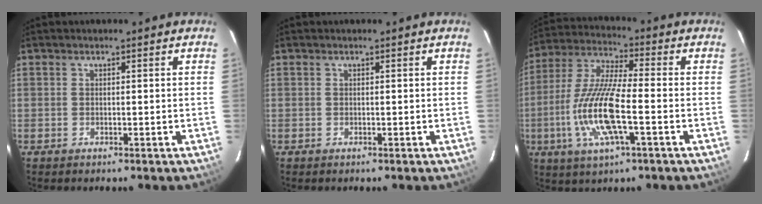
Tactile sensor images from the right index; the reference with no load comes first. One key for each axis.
{"total": 0.0}
{"total": 14.7, "fx": -3.8, "fy": 3.0, "fz": 13.9, "tx": -0.290, "ty": -0.007, "tz": -0.077}